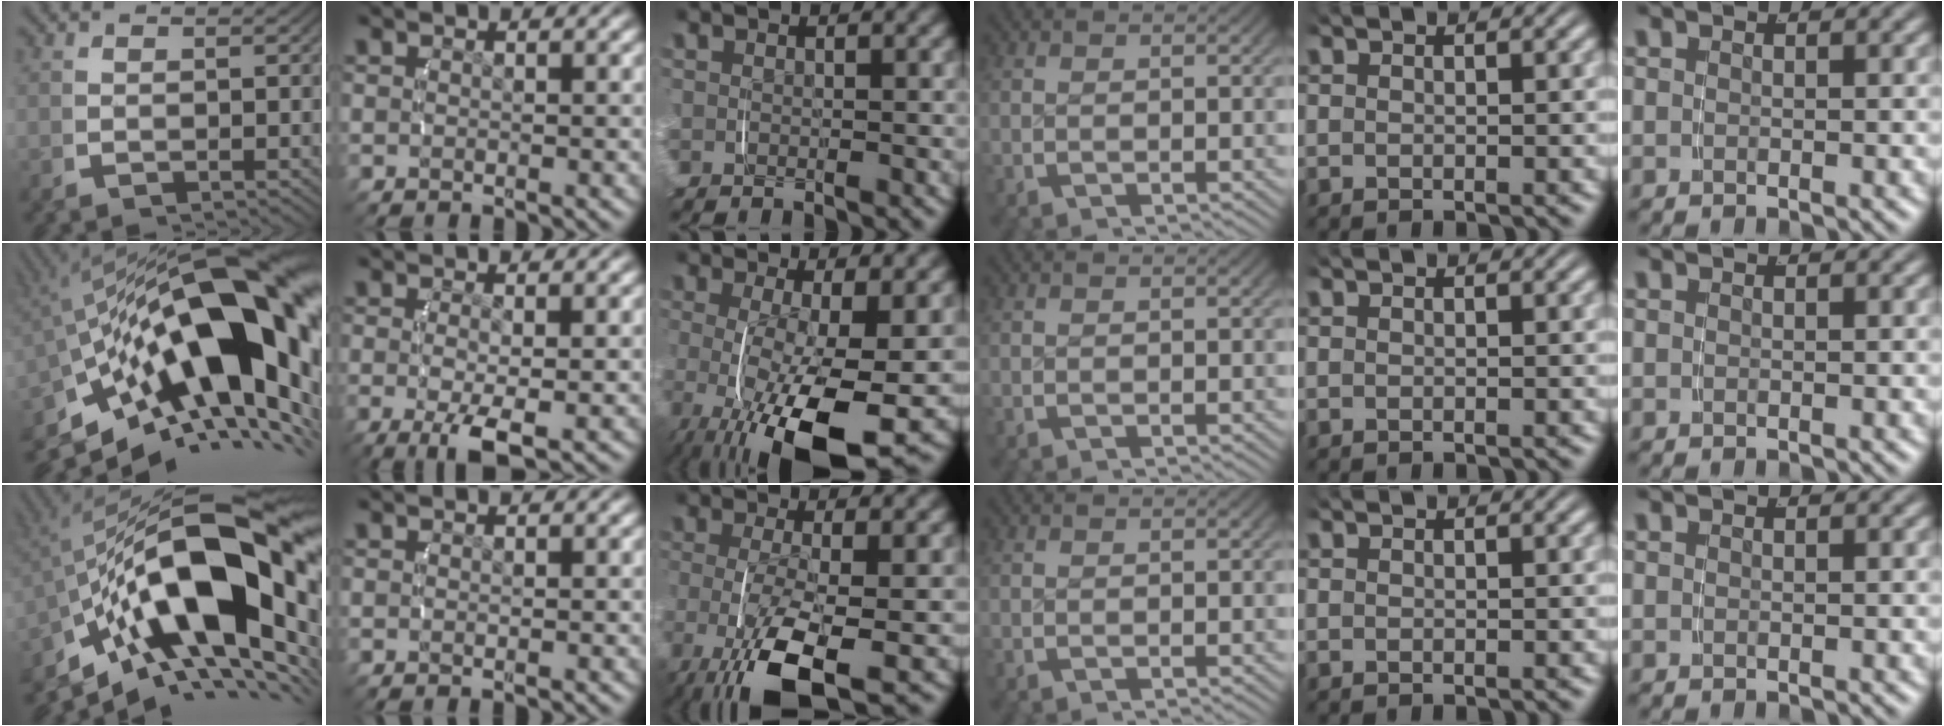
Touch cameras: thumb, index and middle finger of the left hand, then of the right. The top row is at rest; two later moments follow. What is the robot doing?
{"motion": "lift_and_place", "object": "camera"}